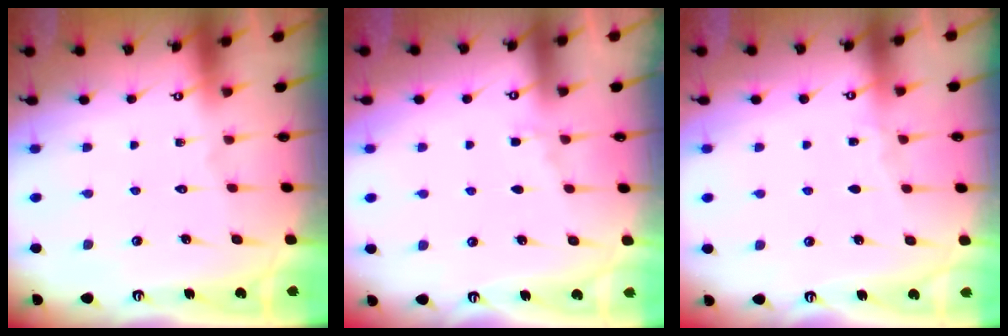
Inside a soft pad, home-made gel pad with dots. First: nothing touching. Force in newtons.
{"total": 2.8, "press": 2.7, "slide": 0.4}
{"total": 2.5, "press": 2.5, "slide": 0.4}